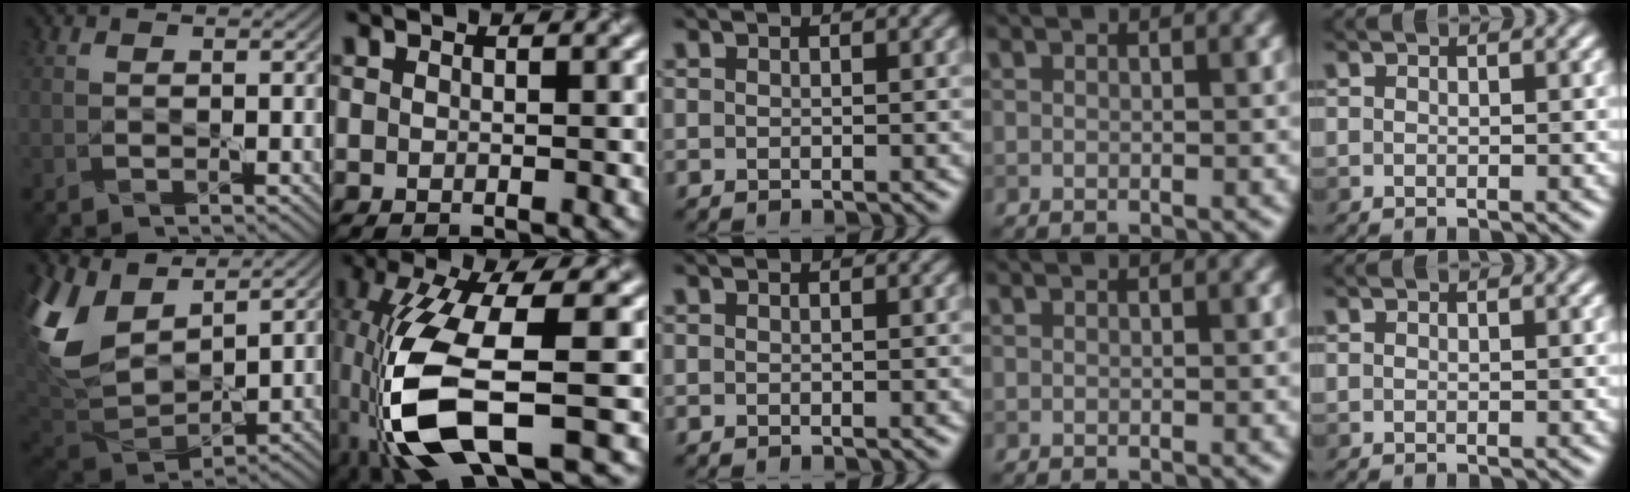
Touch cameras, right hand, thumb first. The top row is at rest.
{"thumb": {"total": 12.1, "force": [5.6, 7.0, 8.2], "torque": [-0.220, 0.014, 0.112]}, "index": {"total": 11.3, "force": [-3.3, 3.9, 10.1], "torque": [-0.231, -0.014, -0.067]}}